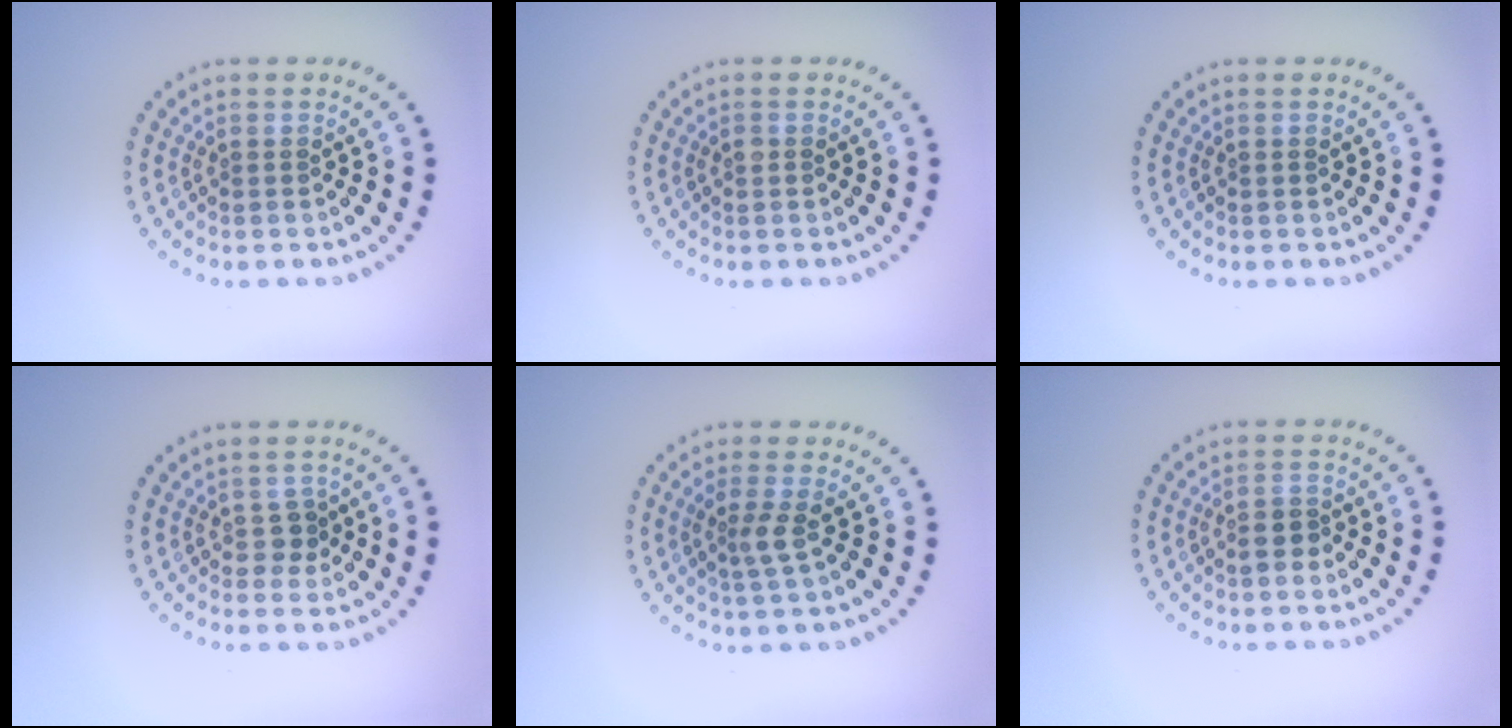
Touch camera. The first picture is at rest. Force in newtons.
{"total": 0.5, "press": 0.5, "slide": 0.1}
{"total": 0.0}
{"total": 1.2, "press": 1.0, "slide": 0.7}
{"total": 1.8, "press": 1.4, "slide": 1.2}
{"total": 1.6, "press": 1.4, "slide": 0.6}